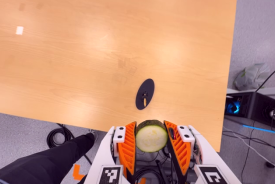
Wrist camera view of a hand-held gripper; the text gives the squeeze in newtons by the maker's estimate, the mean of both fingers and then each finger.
{"total": 13.8, "left": 13.8, "right": 13.8}